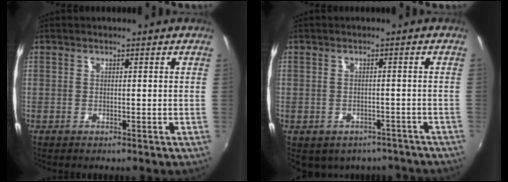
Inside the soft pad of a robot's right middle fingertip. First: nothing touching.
{"total": 10.4, "force": [-7.4, 6.1, 3.9], "torque": [-0.084, -0.015, -0.083]}